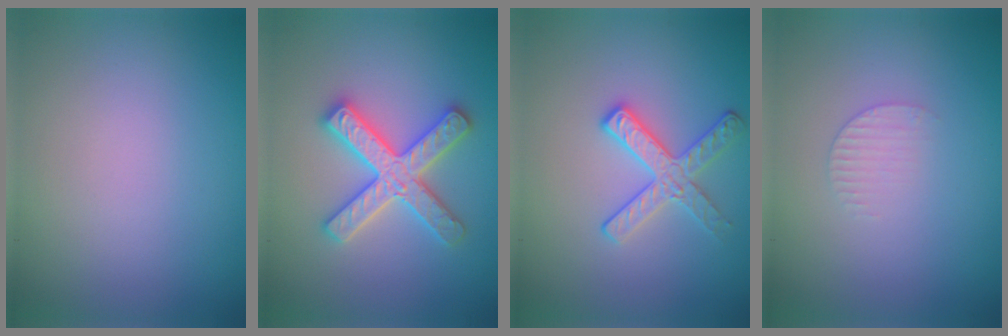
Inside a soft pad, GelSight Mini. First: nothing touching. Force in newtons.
{"total": 5.1, "press": 5.0, "slide": 0.7}
{"total": 2.8, "press": 2.7, "slide": 0.5}
{"total": 1.3, "press": 1.2, "slide": 0.4}